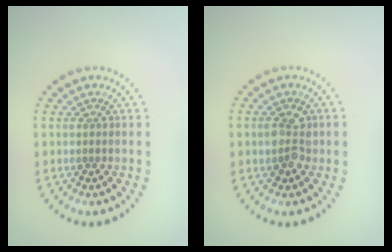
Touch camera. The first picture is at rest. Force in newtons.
{"total": 2.4, "press": 2.4, "slide": 0.1}